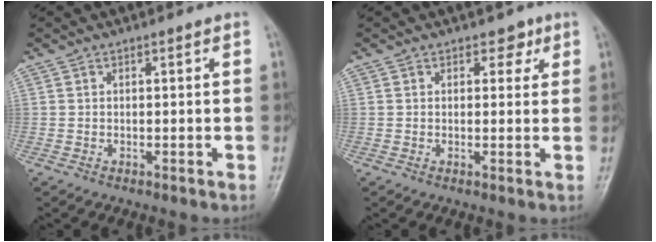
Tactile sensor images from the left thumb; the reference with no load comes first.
{"total": 2.5, "force": [1.4, 1.8, 1.1], "torque": [0.007, -0.004, 0.012]}